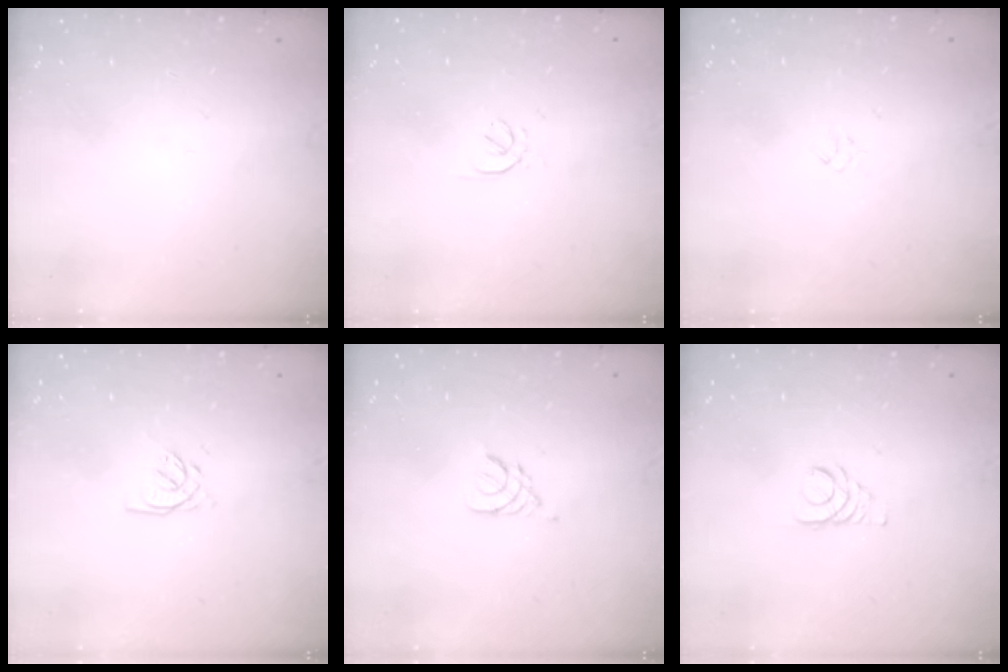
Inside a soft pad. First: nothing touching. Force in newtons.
{"total": 1.7, "press": 1.6, "slide": 0.5}
{"total": 1.3, "press": 1.2, "slide": 0.5}
{"total": 4.2, "press": 4.1, "slide": 0.4}
{"total": 3.0, "press": 3.0, "slide": 0.6}
{"total": 2.9, "press": 2.9, "slide": 0.3}